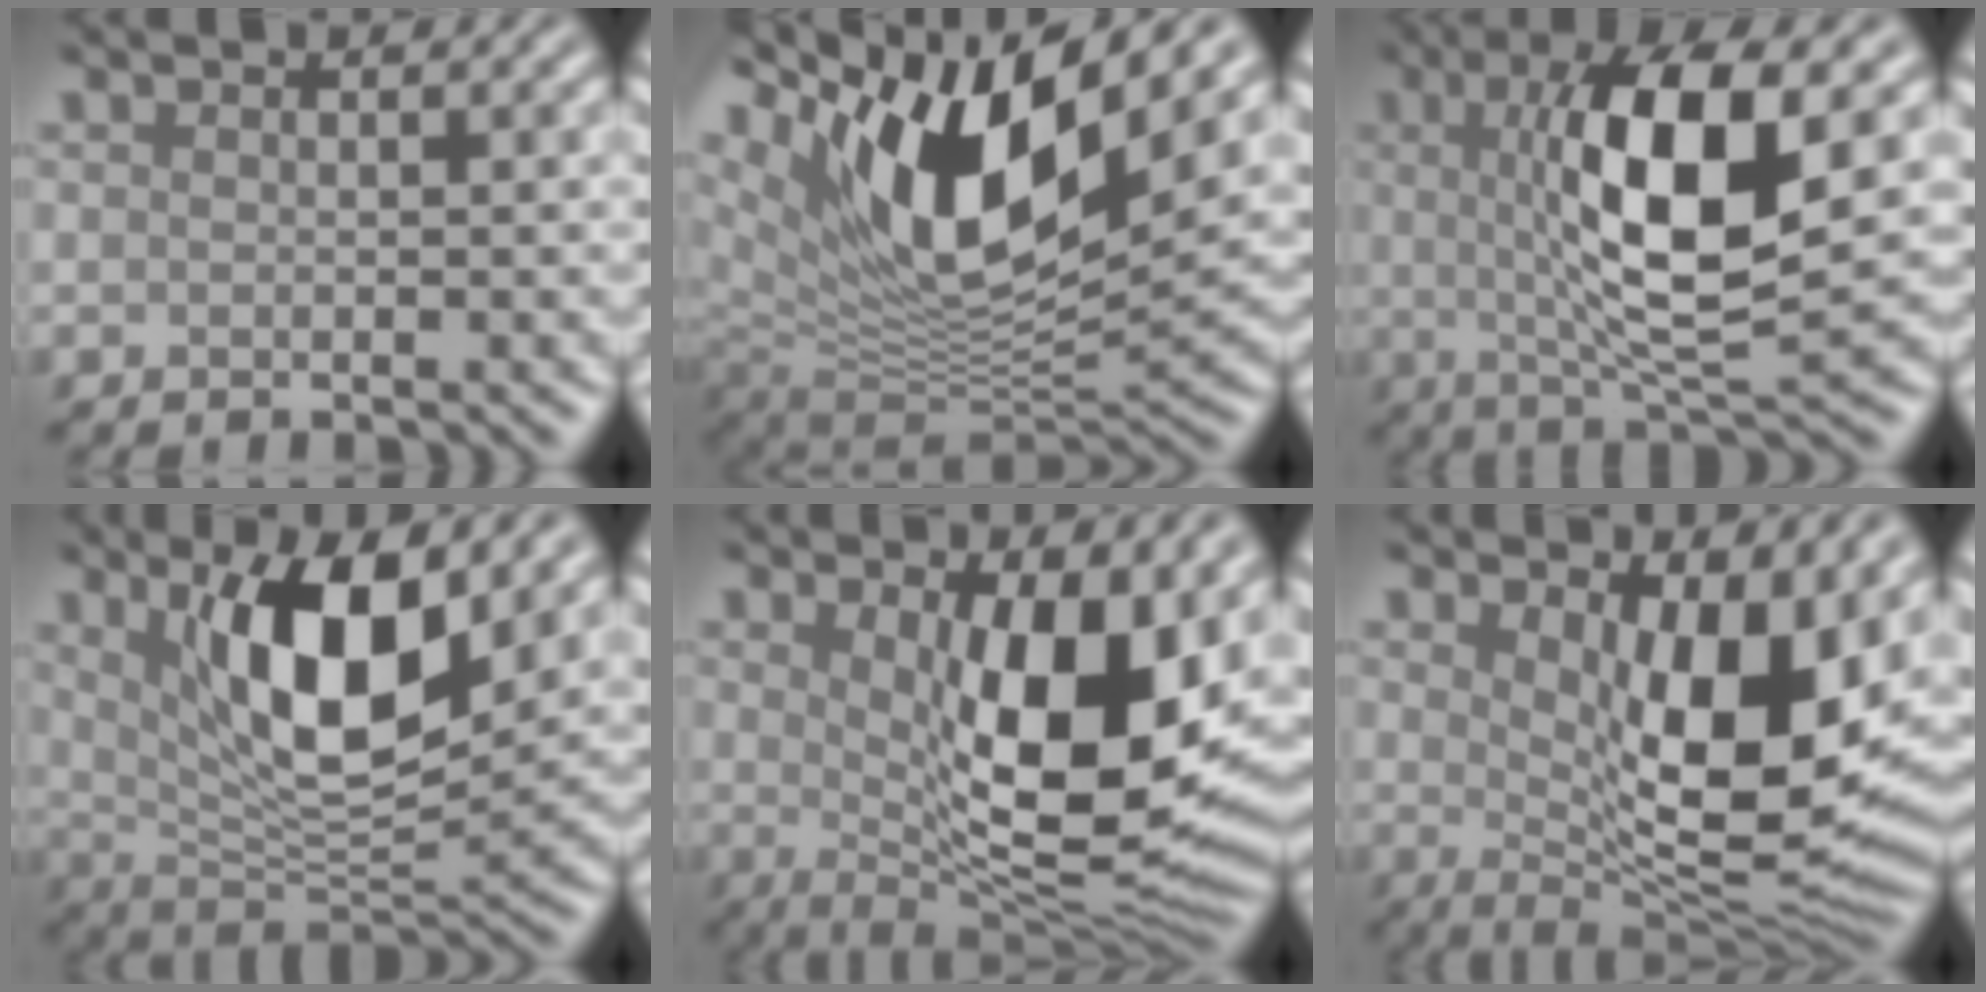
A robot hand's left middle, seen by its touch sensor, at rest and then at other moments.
{"total": 14.1, "force": [6.3, 5.7, 11.3], "torque": [-0.199, 0.001, 0.112]}
{"total": 10.0, "force": [1.5, 2.7, 9.5], "torque": [-0.154, -0.004, 0.031]}
{"total": 9.4, "force": [3.4, 3.2, 8.2], "torque": [-0.137, -0.016, 0.061]}
{"total": 12.2, "force": [2.0, 4.4, 11.2], "torque": [-0.153, -0.017, 0.036]}
{"total": 11.2, "force": [2.6, 4.2, 10.1], "torque": [-0.144, -0.018, 0.046]}